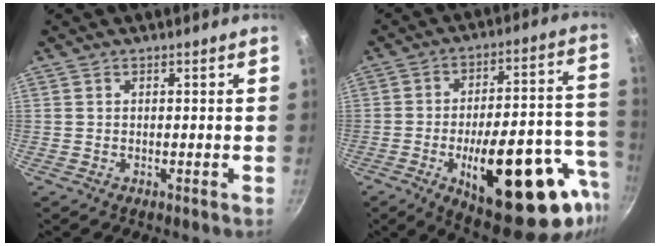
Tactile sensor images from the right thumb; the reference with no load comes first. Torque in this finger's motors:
{"motor_torque": [2.75, 2.26, 2.27, -0.49, 0.23]}